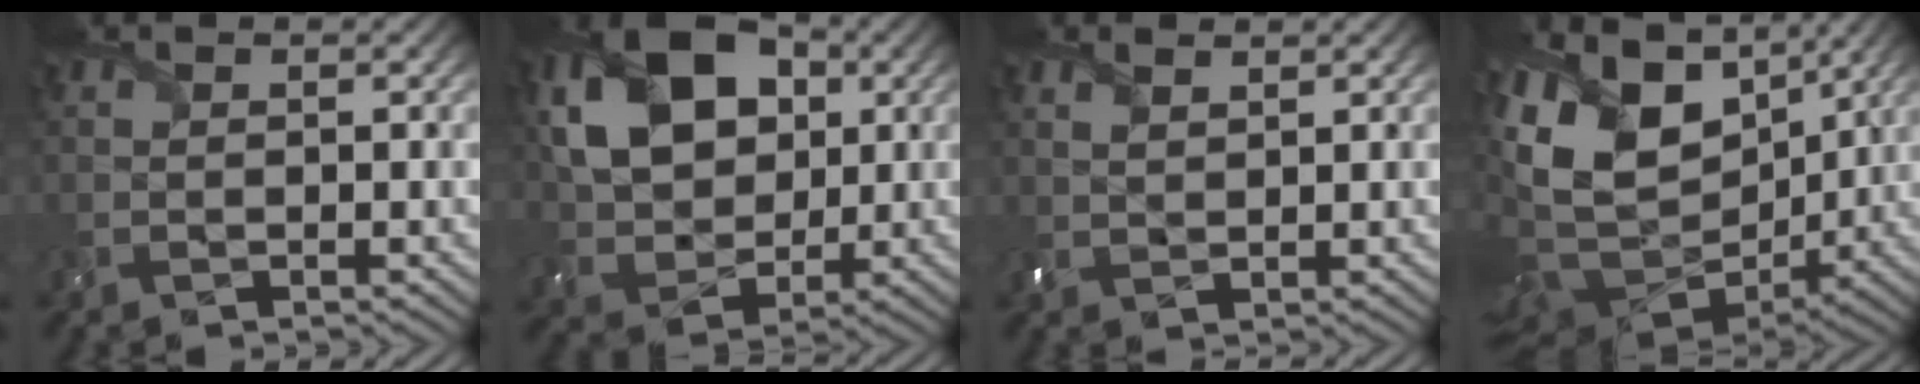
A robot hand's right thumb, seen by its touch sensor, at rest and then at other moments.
{"total": 13.1, "force": [3.7, 9.3, 8.5], "torque": [-0.193, 0.011, 0.063]}
{"total": 1.8, "force": [1.2, 0.8, 1.1], "torque": [-0.032, -0.001, 0.028]}
{"total": 16.6, "force": [4.0, 10.6, 12.1], "torque": [-0.293, 0.000, 0.075]}